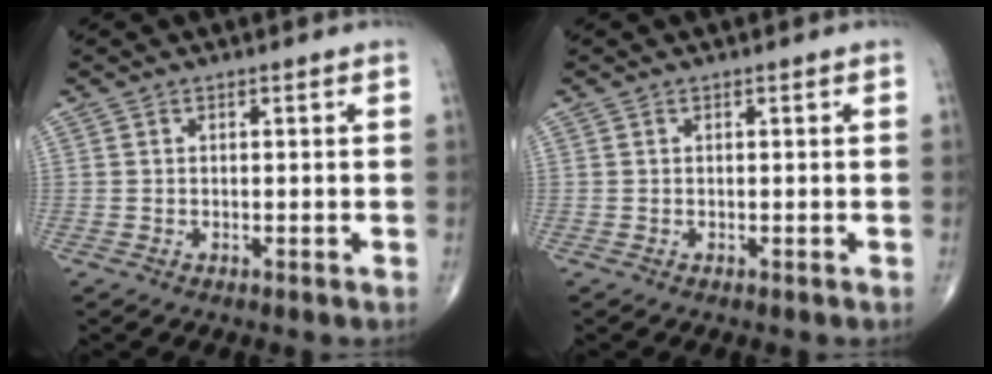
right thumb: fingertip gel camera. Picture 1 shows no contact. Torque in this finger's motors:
{"motor_torque": [0.00, 0.00, 0.01, -0.01, 0.00]}